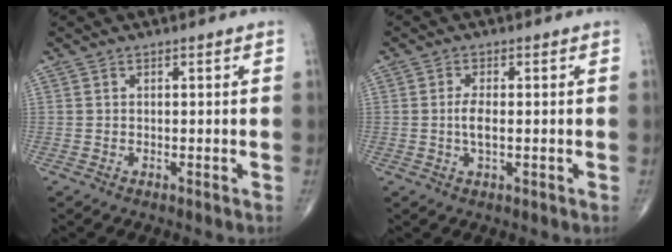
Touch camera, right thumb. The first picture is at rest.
{"total": 3.2, "force": [-0.2, 1.1, 3.0], "torque": [-0.061, -0.002, -0.007]}